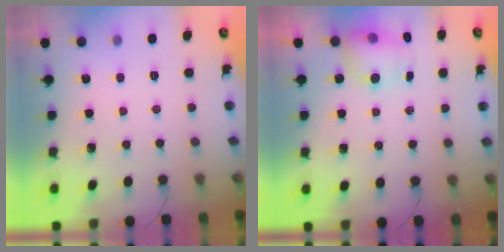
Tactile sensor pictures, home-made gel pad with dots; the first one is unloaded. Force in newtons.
{"total": 6.3, "press": 6.2, "slide": 0.7}